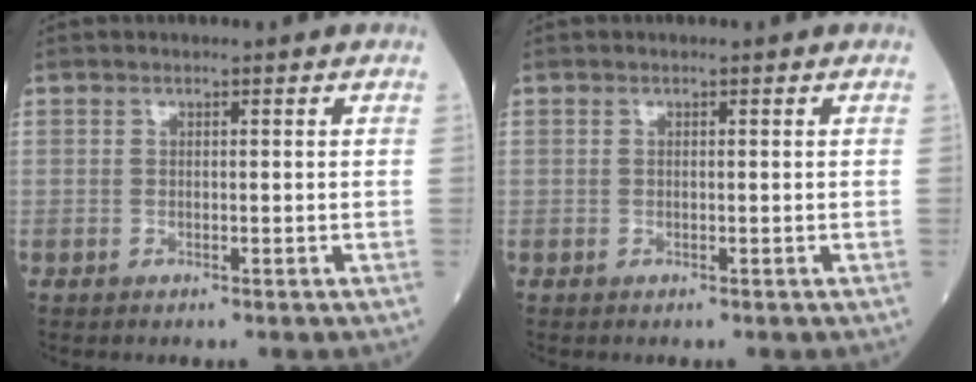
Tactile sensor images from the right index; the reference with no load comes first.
{"total": 0.0}